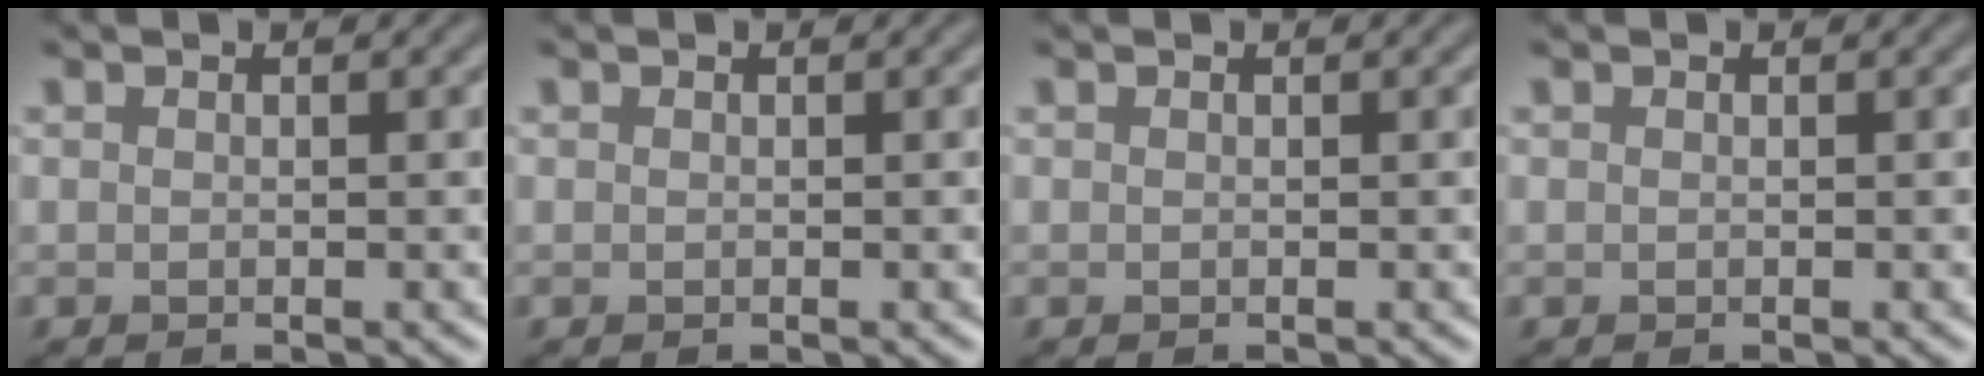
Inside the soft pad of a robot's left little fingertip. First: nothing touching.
{"total": 0.0}
{"total": 0.0}
{"total": 0.0}